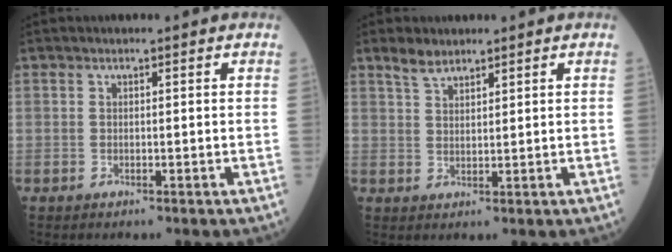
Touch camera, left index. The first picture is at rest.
{"total": 2.8, "force": [2.5, 0.9, 1.0], "torque": [-0.025, 0.007, 0.050]}